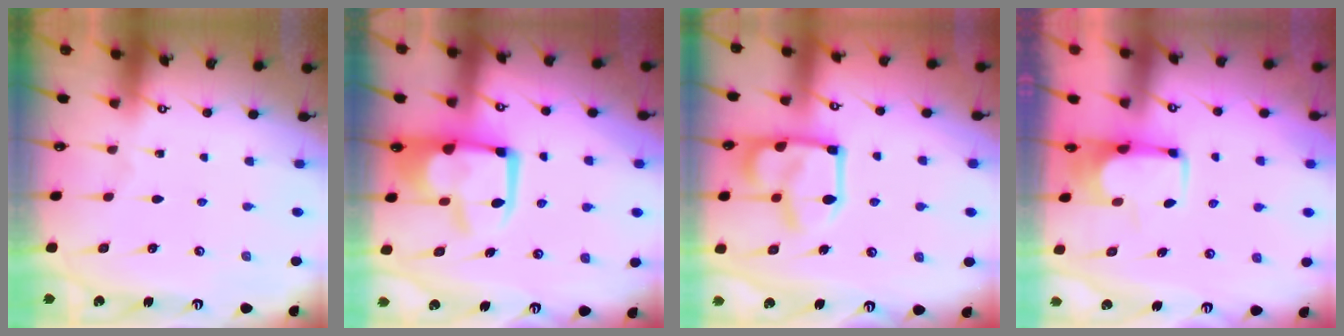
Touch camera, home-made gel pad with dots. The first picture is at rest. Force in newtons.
{"total": 8.4, "press": 8.3, "slide": 1.2}
{"total": 11.8, "press": 11.7, "slide": 1.3}
{"total": 3.2, "press": 3.1, "slide": 0.4}